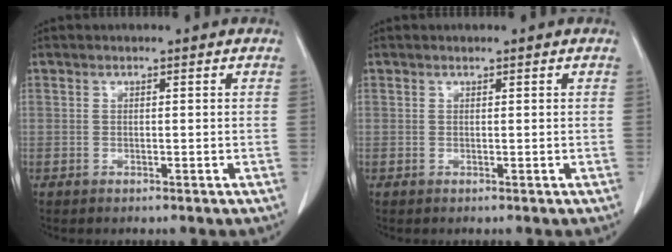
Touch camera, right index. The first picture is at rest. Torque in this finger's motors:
{"motor_torque": [0.09, 0.00, -0.02, 0.01]}